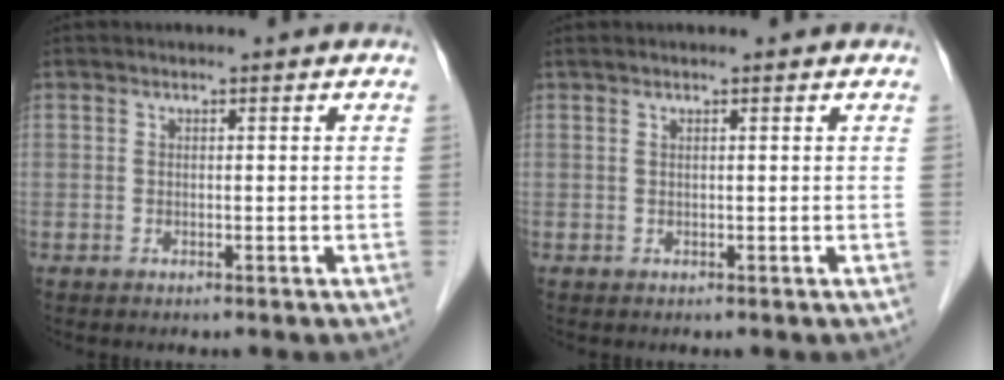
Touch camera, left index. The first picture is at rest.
{"total": 0.8, "force": [0.6, -0.1, 0.5], "torque": [-0.018, 0.016, 0.014]}